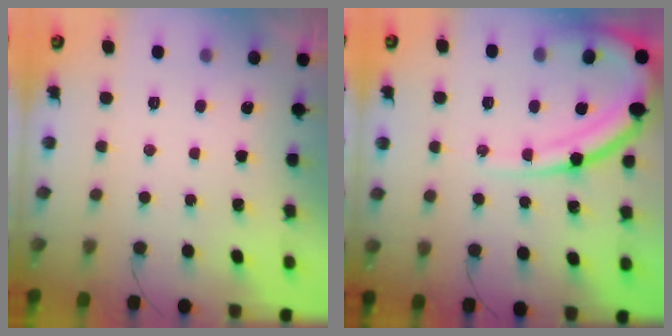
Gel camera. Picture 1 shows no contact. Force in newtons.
{"total": 15.3, "press": 15.2, "slide": 1.5}